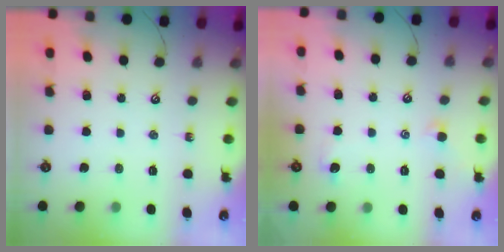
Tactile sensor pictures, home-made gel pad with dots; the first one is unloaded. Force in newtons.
{"total": 0.6, "press": 0.2, "slide": 0.6}